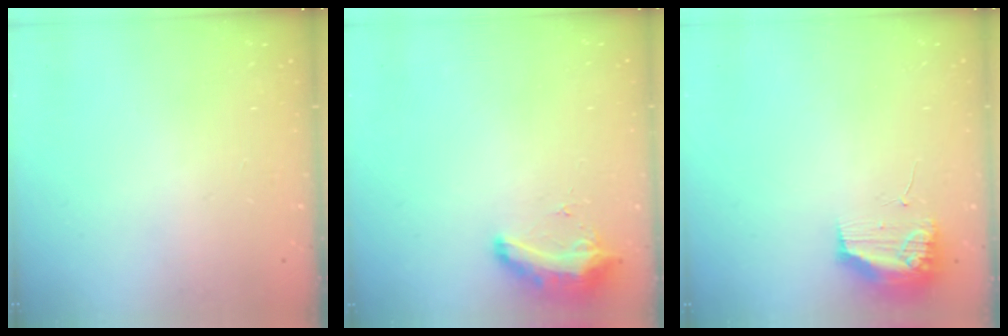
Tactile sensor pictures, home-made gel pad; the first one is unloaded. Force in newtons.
{"total": 9.4, "press": 9.4, "slide": 0.8}
{"total": 10.7, "press": 10.7, "slide": 0.7}